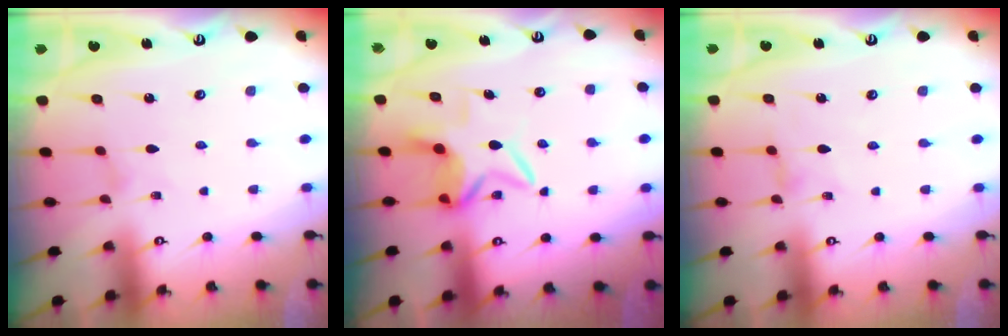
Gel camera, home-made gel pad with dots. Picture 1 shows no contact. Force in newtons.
{"total": 6.8, "press": 6.7, "slide": 1.6}
{"total": 0.0}